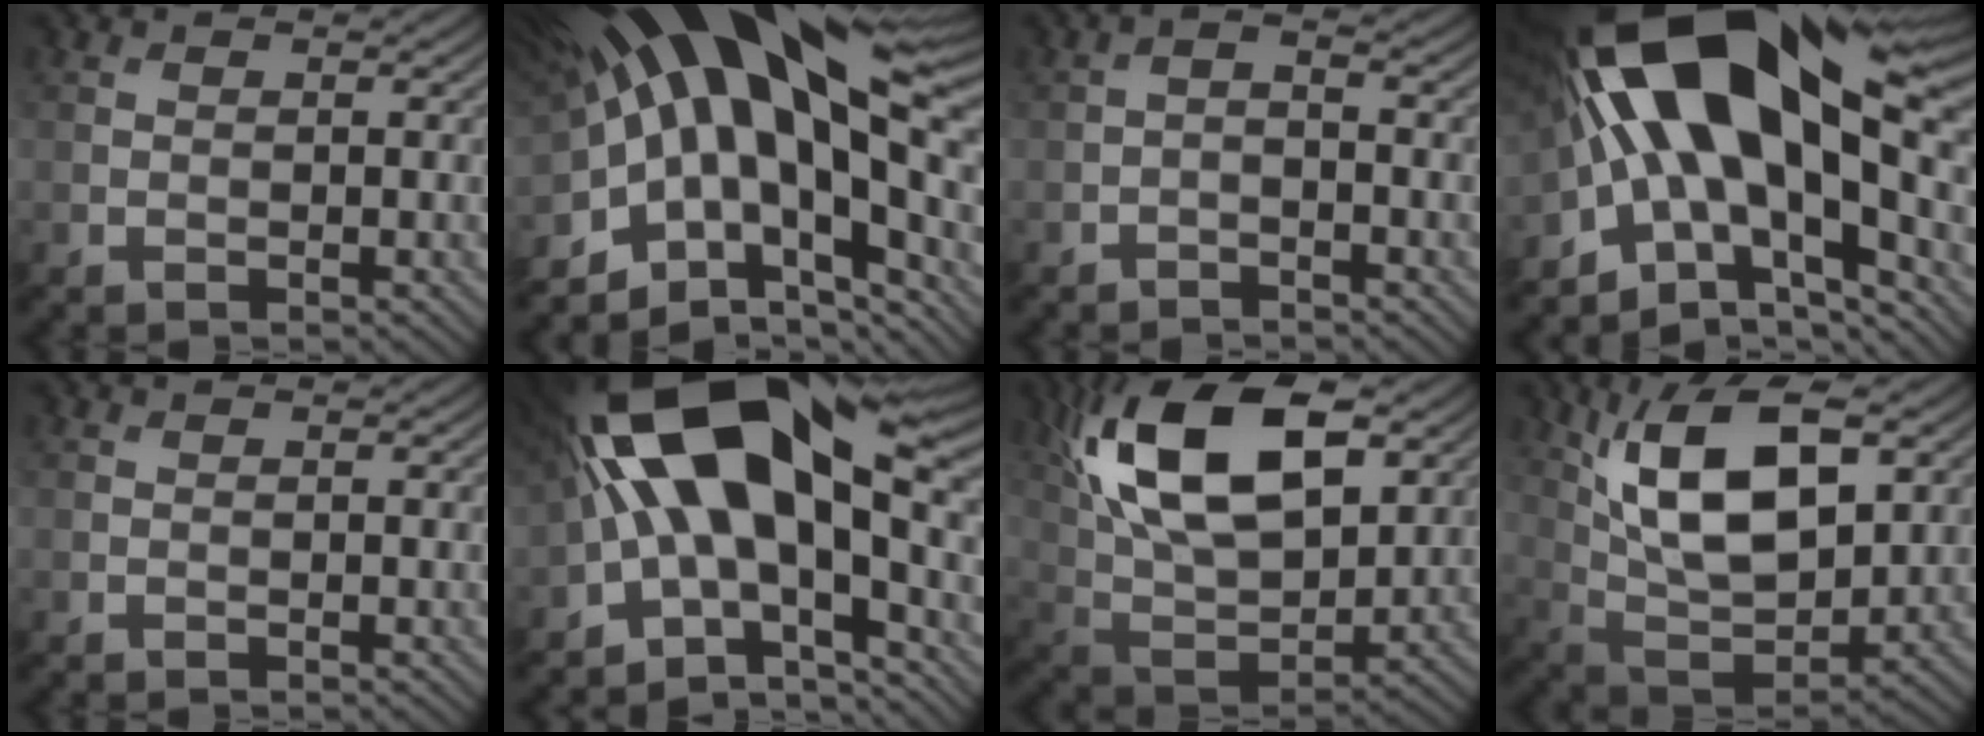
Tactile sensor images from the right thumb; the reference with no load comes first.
{"total": 19.4, "force": [2.2, 9.3, 16.9], "torque": [-0.283, -0.015, 0.049]}
{"total": 1.8, "force": [-1.0, 0.5, 1.4], "torque": [-0.028, 0.001, -0.026]}
{"total": 20.0, "force": [0.9, 10.2, 17.2], "torque": [-0.322, -0.010, 0.027]}
{"total": 0.0}
{"total": 18.3, "force": [0.6, 8.4, 16.2], "torque": [-0.283, 0.015, 0.004]}
{"total": 17.4, "force": [6.9, 8.9, 13.2], "torque": [-0.283, 0.018, 0.127]}
{"total": 14.4, "force": [5.0, 6.9, 11.6], "torque": [-0.228, 0.001, 0.099]}